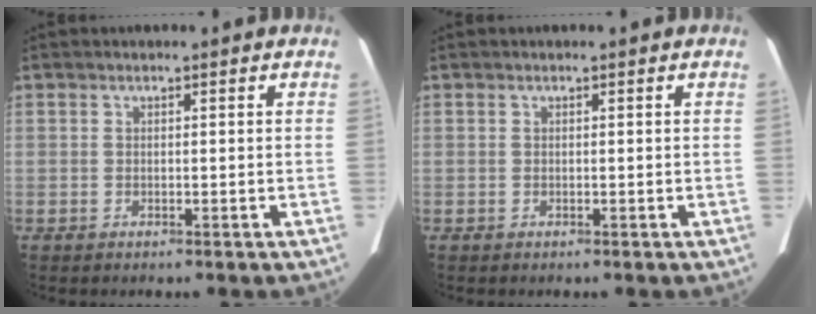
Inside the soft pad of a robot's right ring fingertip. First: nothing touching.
{"total": 0.0}